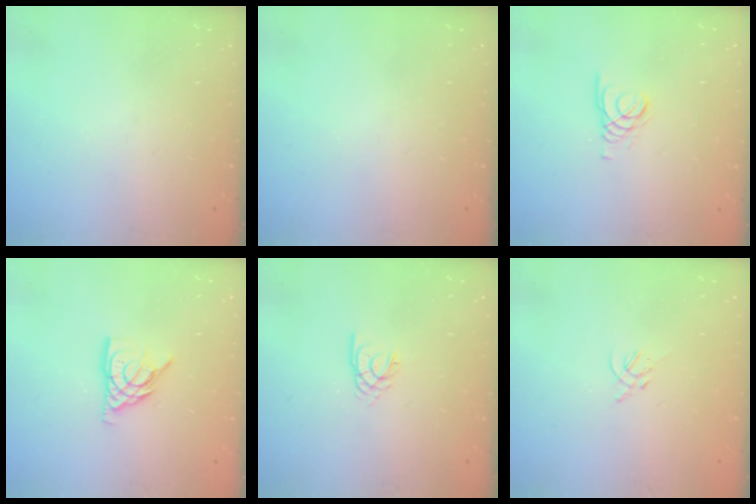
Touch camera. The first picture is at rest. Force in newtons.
{"total": 0.0}
{"total": 1.4, "press": 1.4, "slide": 0.2}
{"total": 9.0, "press": 9.0, "slide": 0.6}
{"total": 2.8, "press": 2.7, "slide": 0.3}
{"total": 1.4, "press": 1.3, "slide": 0.5}